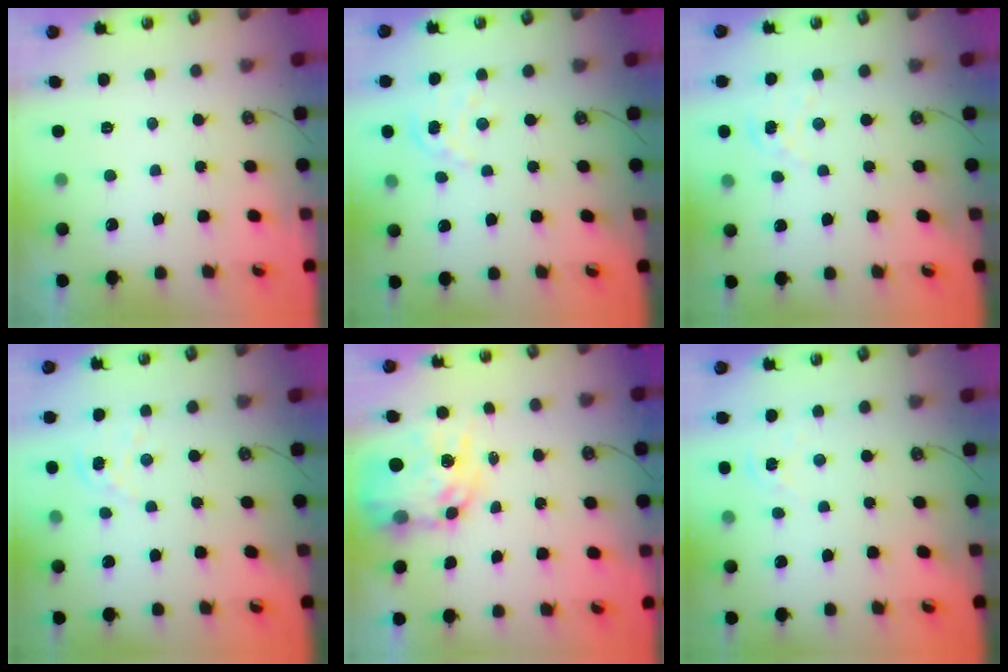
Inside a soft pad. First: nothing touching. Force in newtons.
{"total": 2.5, "press": 2.5, "slide": 0.2}
{"total": 1.2, "press": 1.1, "slide": 0.2}
{"total": 2.1, "press": 2.1, "slide": 0.2}
{"total": 12.3, "press": 12.3, "slide": 1.0}
{"total": 2.2, "press": 2.2, "slide": 0.3}